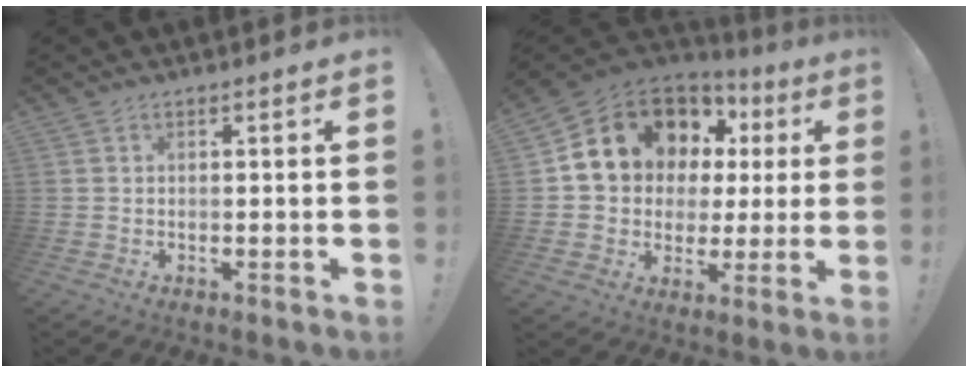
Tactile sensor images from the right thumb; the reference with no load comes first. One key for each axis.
{"total": 15.4, "fx": 7.8, "fy": 11.4, "fz": 6.8, "tx": -0.110, "ty": -0.046, "tz": 0.167}